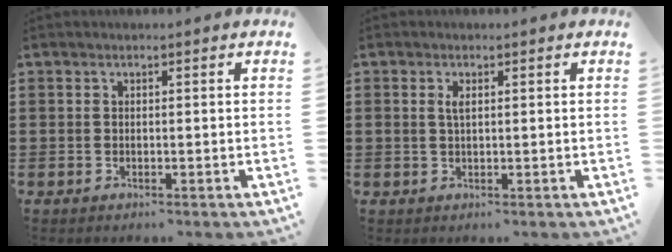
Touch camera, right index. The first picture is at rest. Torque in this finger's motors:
{"motor_torque": [0.20, -0.20, 0.01, 0.06]}